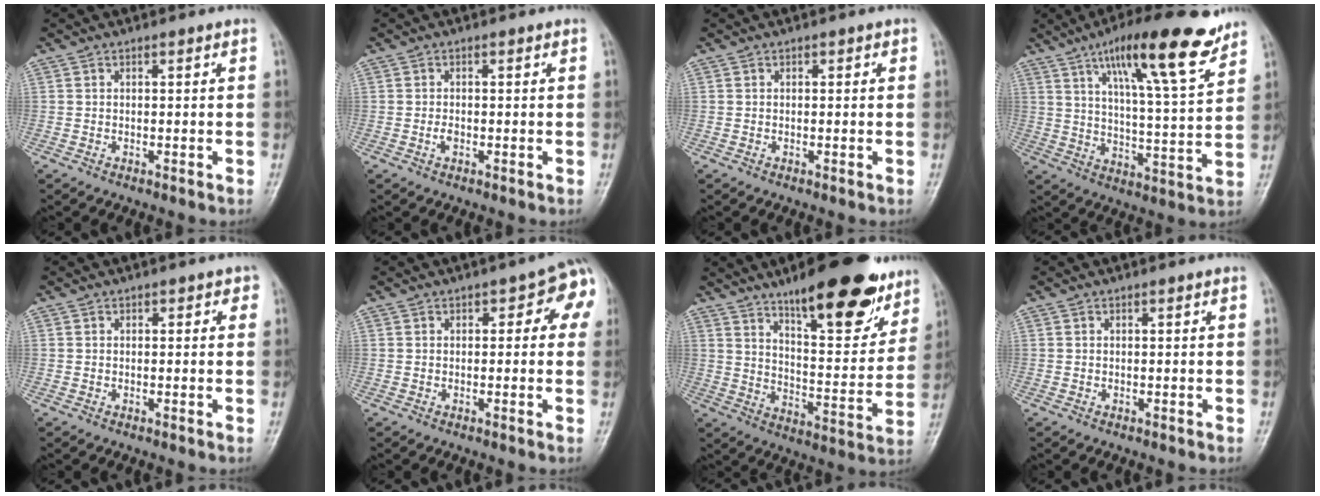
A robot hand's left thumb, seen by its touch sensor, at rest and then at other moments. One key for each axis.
{"total": 1.2, "fx": -0.3, "fy": 0.8, "fz": 0.8, "tx": -0.012, "ty": 0.000, "tz": -0.006}
{"total": 0.6, "fx": 0.2, "fy": 0.4, "fz": 0.3, "tx": 0.005, "ty": 0.001, "tz": -0.001}
{"total": 18.4, "fx": 11.5, "fy": 3.7, "fz": 13.8, "tx": -0.192, "ty": -0.052, "tz": 0.183}
{"total": 1.4, "fx": 0.5, "fy": 1.0, "fz": 0.8, "tx": 0.010, "ty": 0.003, "tz": -0.001}
{"total": 6.2, "fx": 1.5, "fy": 3.1, "fz": 5.1, "tx": -0.021, "ty": 0.010, "tz": 0.004}
{"total": 21.6, "fx": 14.2, "fy": 6.8, "fz": 14.8, "tx": -0.167, "ty": -0.069, "tz": 0.218}
{"total": 0.0}